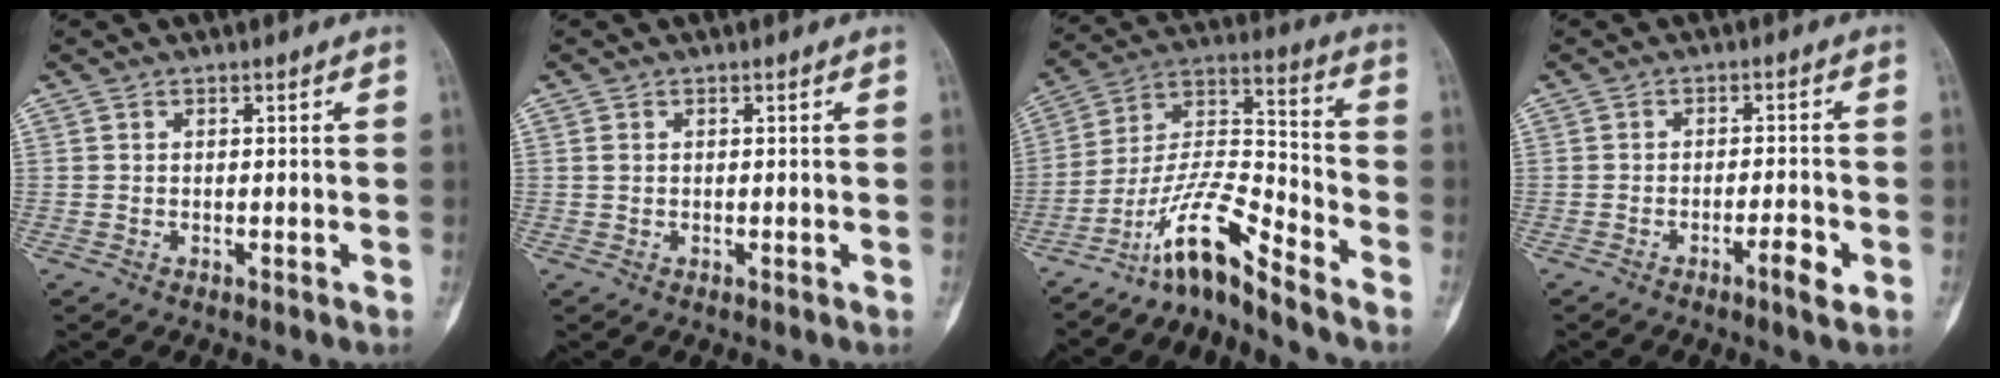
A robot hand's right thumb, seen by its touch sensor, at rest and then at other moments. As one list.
[{"total": 0.6, "force": [0.2, 0.4, 0.4], "torque": [-0.004, 0.002, 0.004]}, {"total": 12.0, "force": [-9.8, 1.6, 6.8], "torque": [-0.140, 0.099, -0.187]}, {"total": 4.0, "force": [-1.9, 0.8, 3.5], "torque": [-0.056, 0.010, -0.031]}]